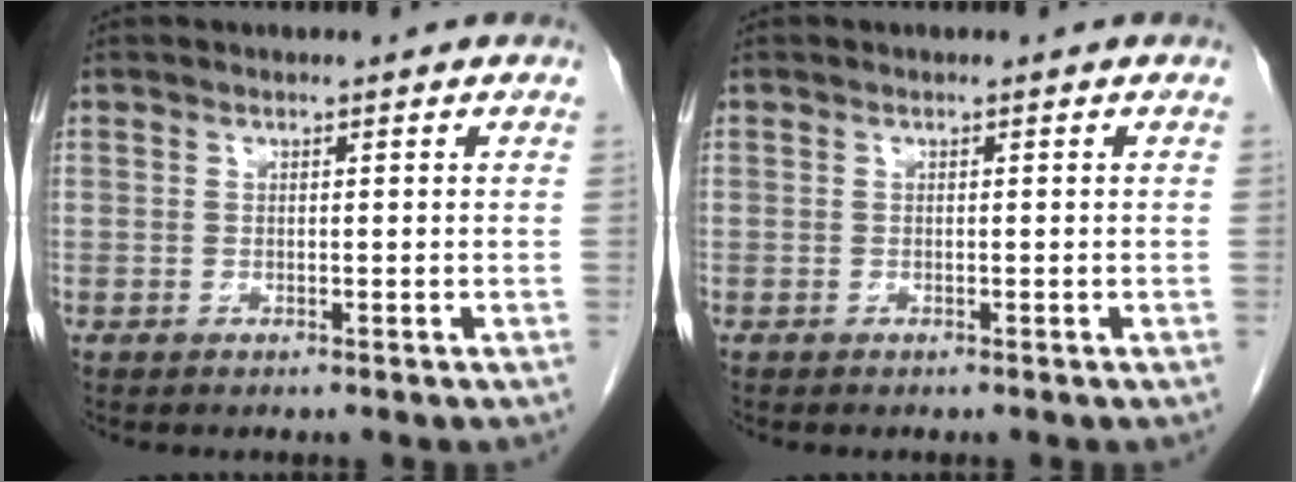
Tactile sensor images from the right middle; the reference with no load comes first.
{"total": 0.0}